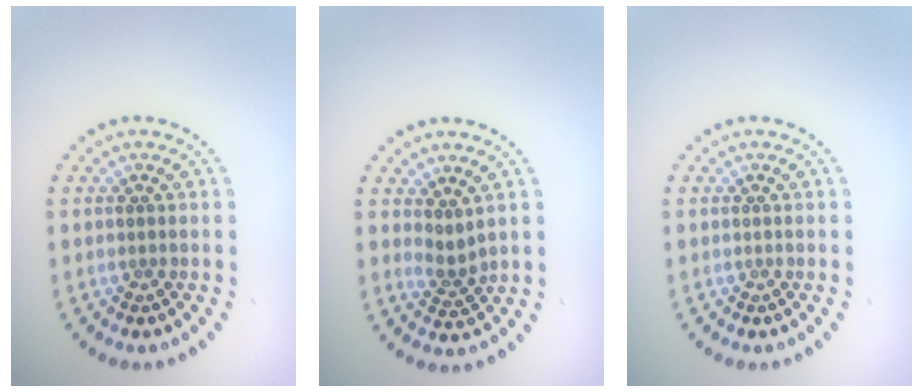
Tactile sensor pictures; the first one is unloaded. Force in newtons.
{"total": 1.9, "press": 1.2, "slide": 1.4}
{"total": 0.0}